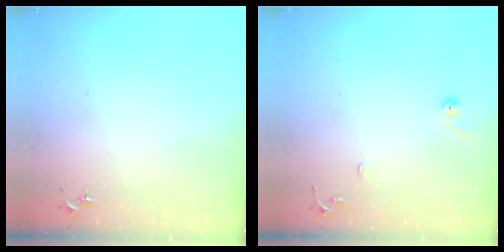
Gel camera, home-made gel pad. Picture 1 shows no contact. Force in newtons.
{"total": 8.0, "press": 8.0, "slide": 0.8}